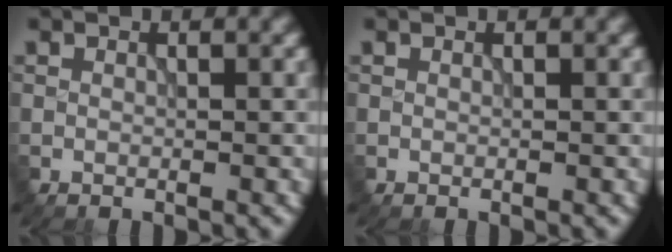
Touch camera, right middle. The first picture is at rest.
{"total": 0.0}